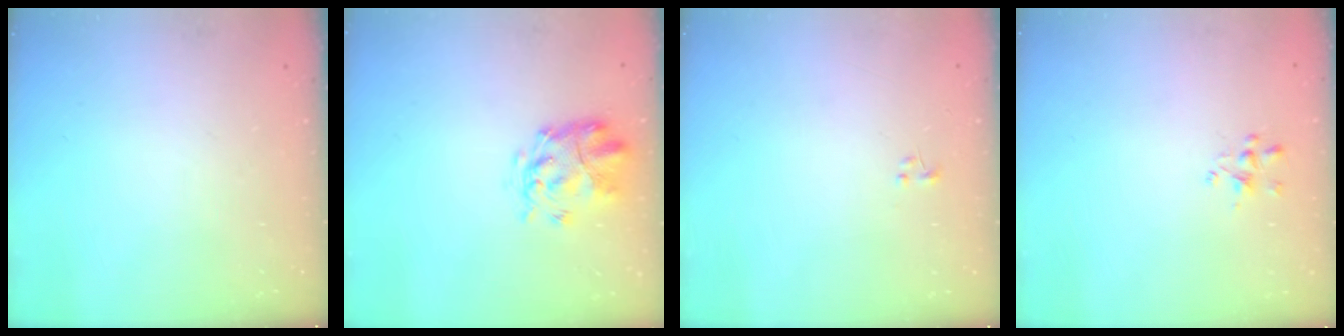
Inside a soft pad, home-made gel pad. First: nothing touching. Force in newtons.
{"total": 3.9, "press": 3.5, "slide": 1.7}
{"total": 0.0}
{"total": 1.2, "press": 1.1, "slide": 0.5}